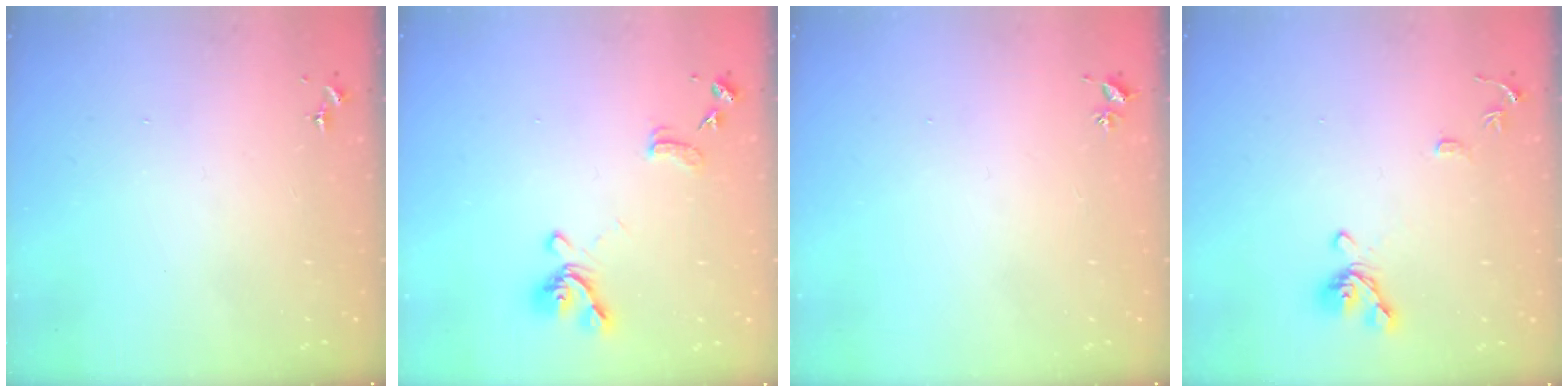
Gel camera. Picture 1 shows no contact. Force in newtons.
{"total": 12.6, "press": 12.5, "slide": 1.2}
{"total": 2.6, "press": 2.6, "slide": 0.3}
{"total": 10.3, "press": 10.2, "slide": 1.5}